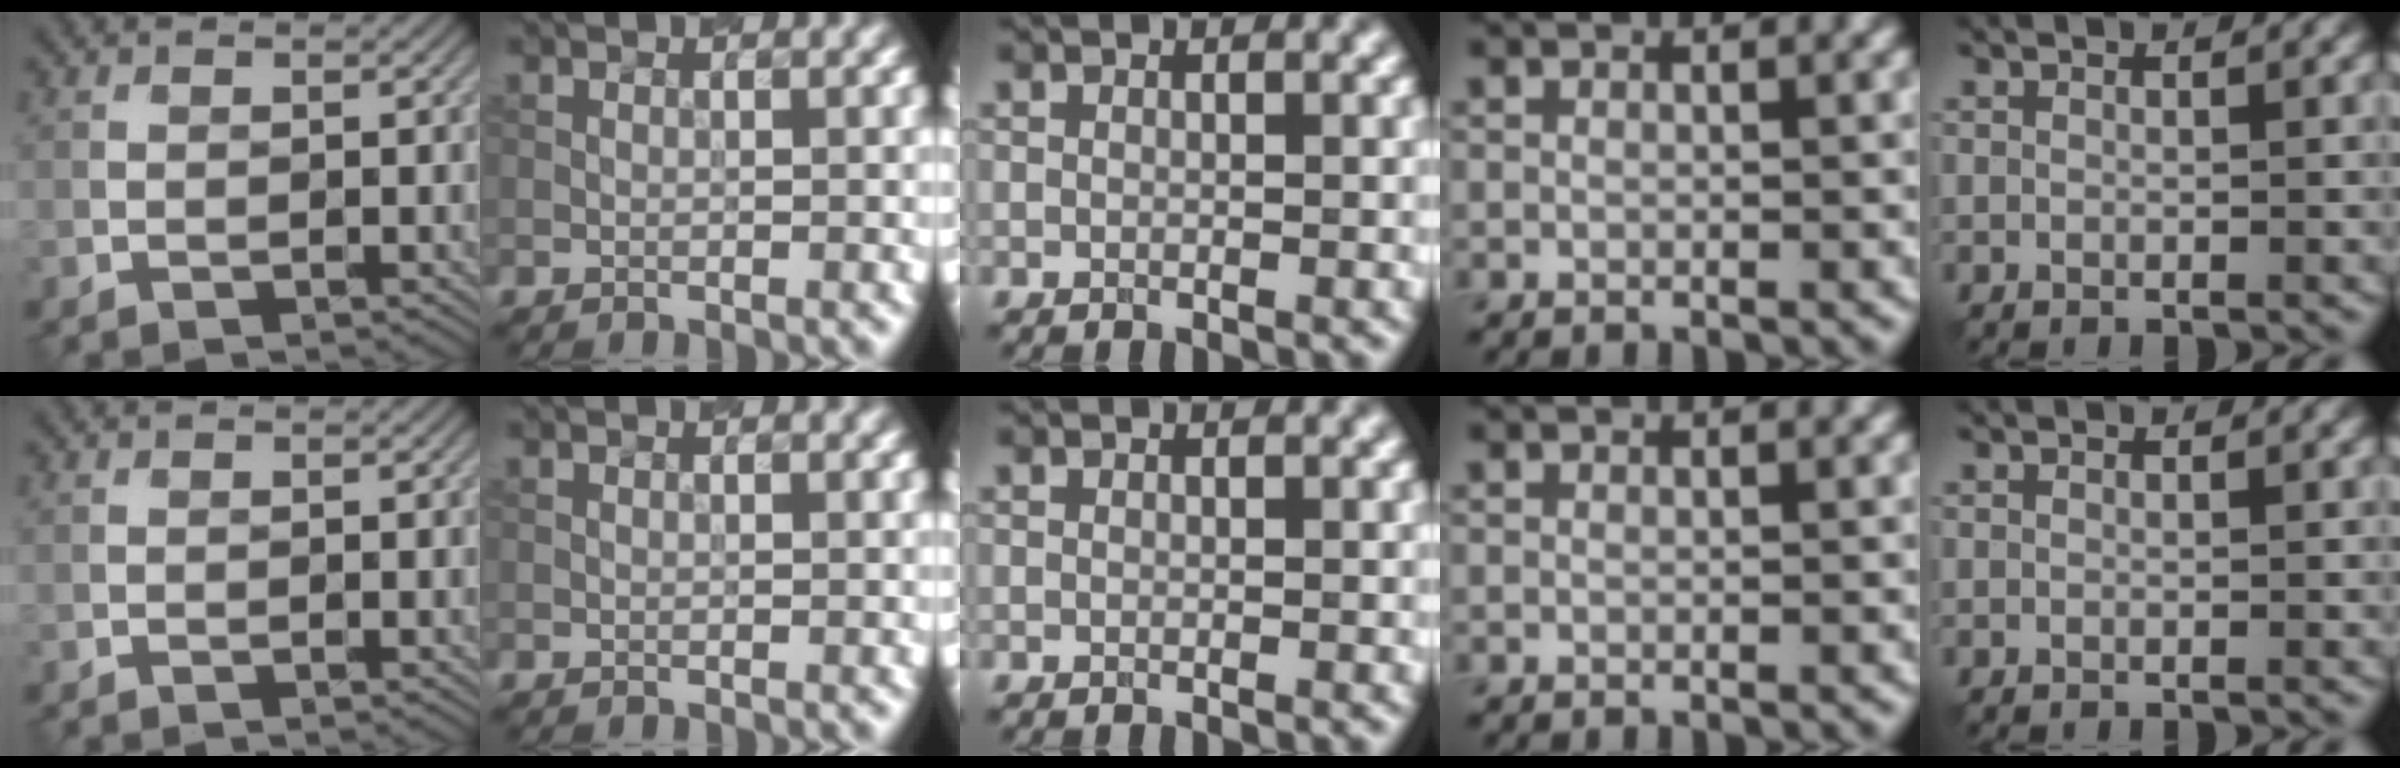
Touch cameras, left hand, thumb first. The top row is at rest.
{}